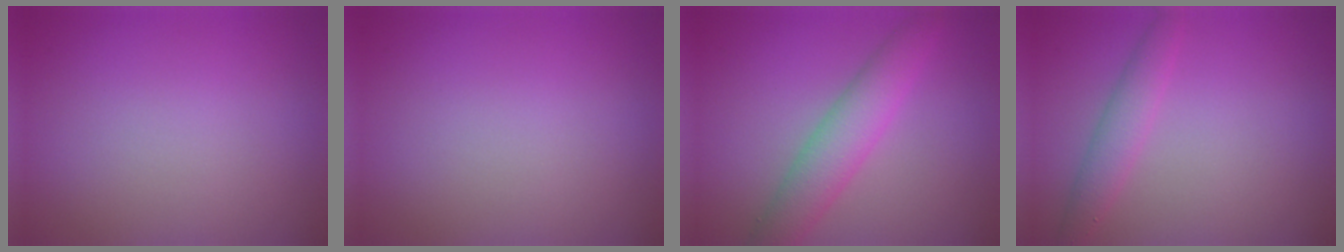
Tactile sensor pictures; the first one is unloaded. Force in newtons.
{"total": 0.0}
{"total": 4.6, "press": 4.6, "slide": 0.1}
{"total": 2.3, "press": 2.3, "slide": 0.0}